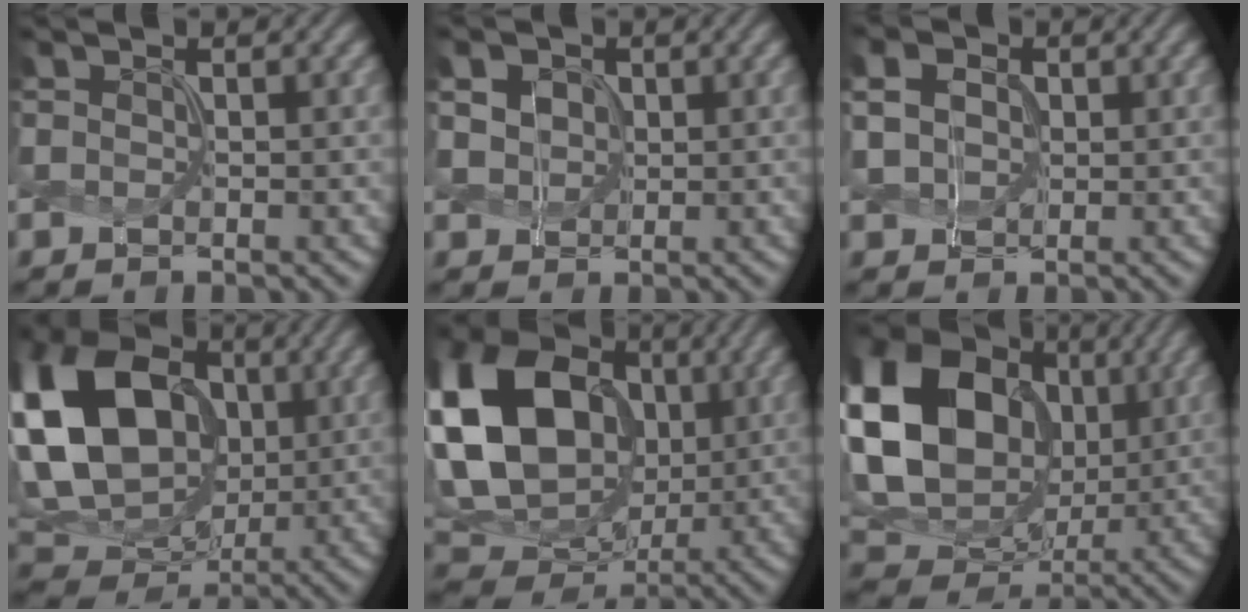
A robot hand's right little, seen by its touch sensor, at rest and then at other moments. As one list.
[{"total": 1.0, "force": [0.0, 0.9, -0.2], "torque": [-0.024, -0.004, 0.025]}, {"total": 1.5, "force": [0.0, 1.5, 0.4], "torque": [-0.036, 0.001, 0.025]}, {"total": 15.2, "force": [2.2, 11.5, 9.6], "torque": [-0.221, 0.025, 0.064]}, {"total": 17.5, "force": [2.7, 14.0, 10.1], "torque": [-0.246, 0.034, 0.080]}, {"total": 19.3, "force": [3.7, 16.1, 10.0], "torque": [-0.253, 0.035, 0.084]}]